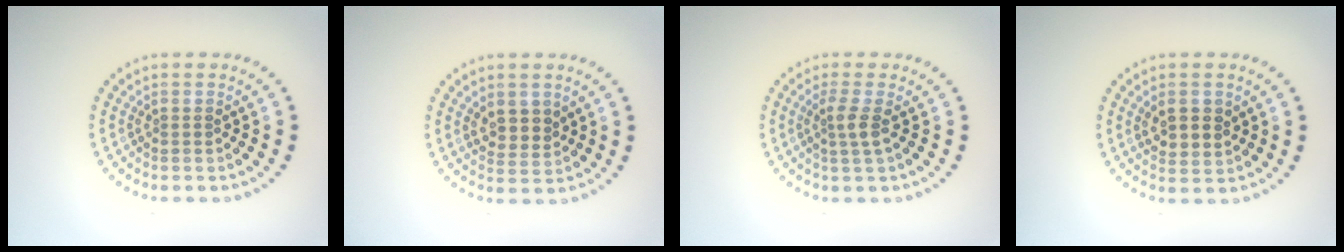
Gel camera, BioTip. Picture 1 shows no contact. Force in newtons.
{"total": 2.3, "press": 2.1, "slide": 1.0}
{"total": 1.8, "press": 1.4, "slide": 1.2}
{"total": 2.7, "press": 2.6, "slide": 0.7}